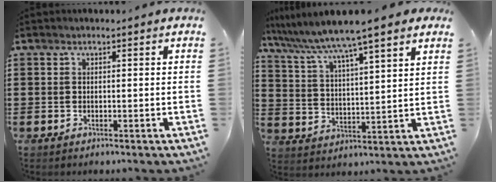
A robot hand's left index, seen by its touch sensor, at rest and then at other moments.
{"total": 6.7, "force": [5.8, 0.0, 3.4], "torque": [-0.090, -0.027, 0.094]}